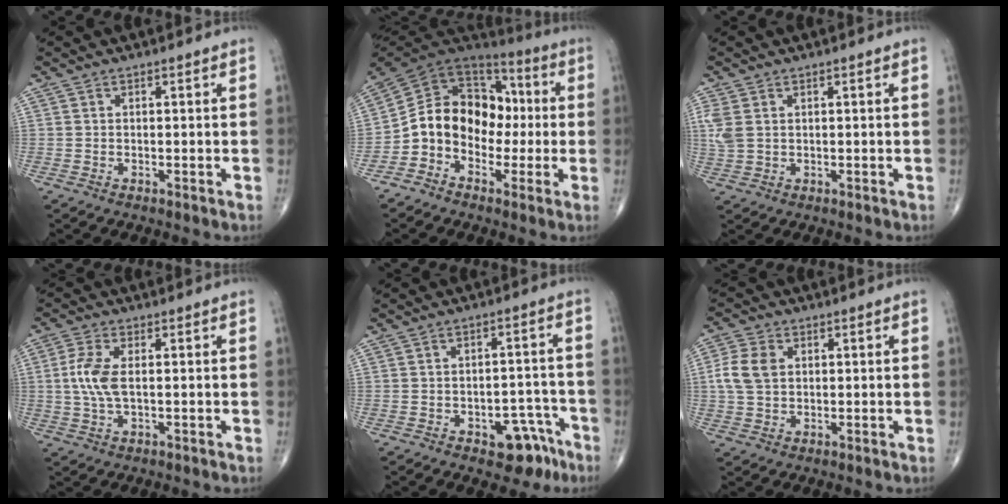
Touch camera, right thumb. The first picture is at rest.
{"total": 15.2, "force": [-2.4, 12.0, 9.0], "torque": [-0.119, 0.059, -0.053]}
{"total": 4.2, "force": [1.0, 2.8, 3.0], "torque": [-0.090, 0.006, 0.027]}
{"total": 6.3, "force": [0.5, 2.8, 5.6], "torque": [-0.138, 0.004, 0.007]}
{"total": 8.1, "force": [-4.7, 4.5, 4.8], "torque": [-0.027, 0.045, -0.056]}
{"total": 6.6, "force": [1.1, 4.7, 4.5], "torque": [-0.096, 0.006, 0.019]}